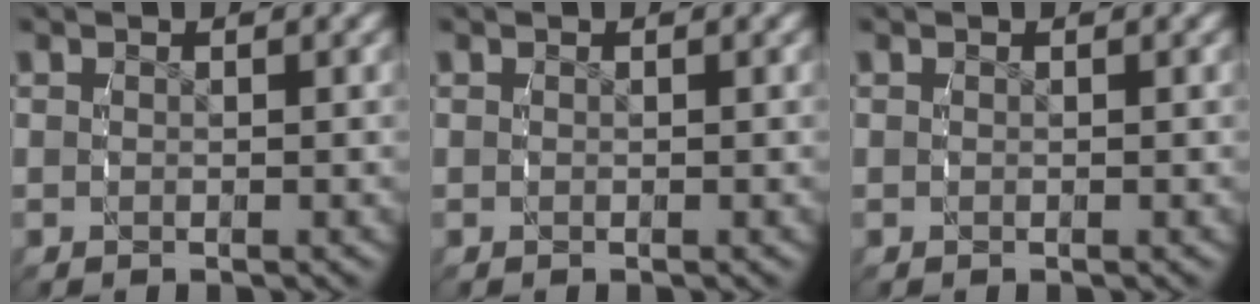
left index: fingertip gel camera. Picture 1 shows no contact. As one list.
[{"total": 0.0}, {"total": 0.0}]